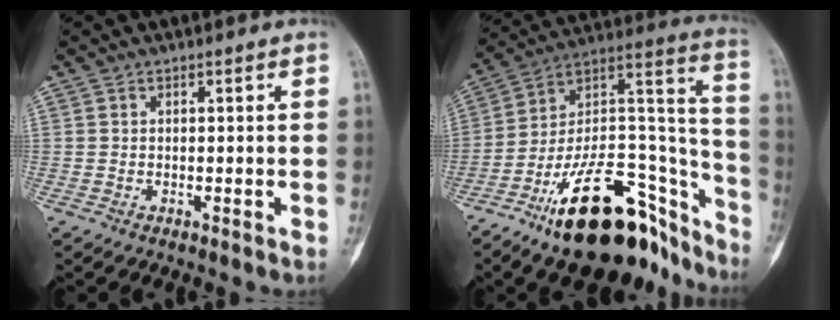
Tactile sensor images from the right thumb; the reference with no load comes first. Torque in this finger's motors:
{"motor_torque": [2.21, 0.66, 1.49, -1.28, 0.56]}